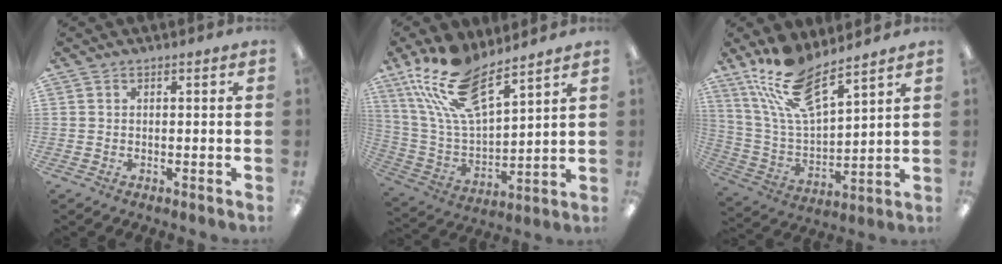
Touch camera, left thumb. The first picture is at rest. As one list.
[{"total": 16.9, "force": [12.3, 5.7, 10.0], "torque": [-0.225, -0.063, 0.222]}, {"total": 14.9, "force": [11.4, 4.3, 8.5], "torque": [-0.190, -0.054, 0.205]}]